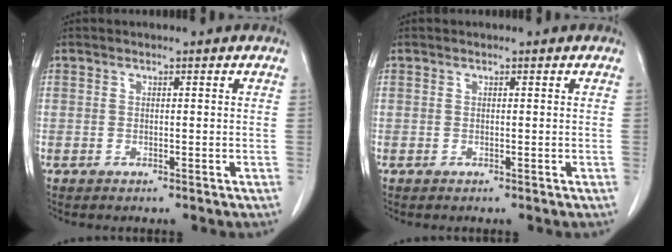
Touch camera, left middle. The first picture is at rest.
{"total": 0.0}